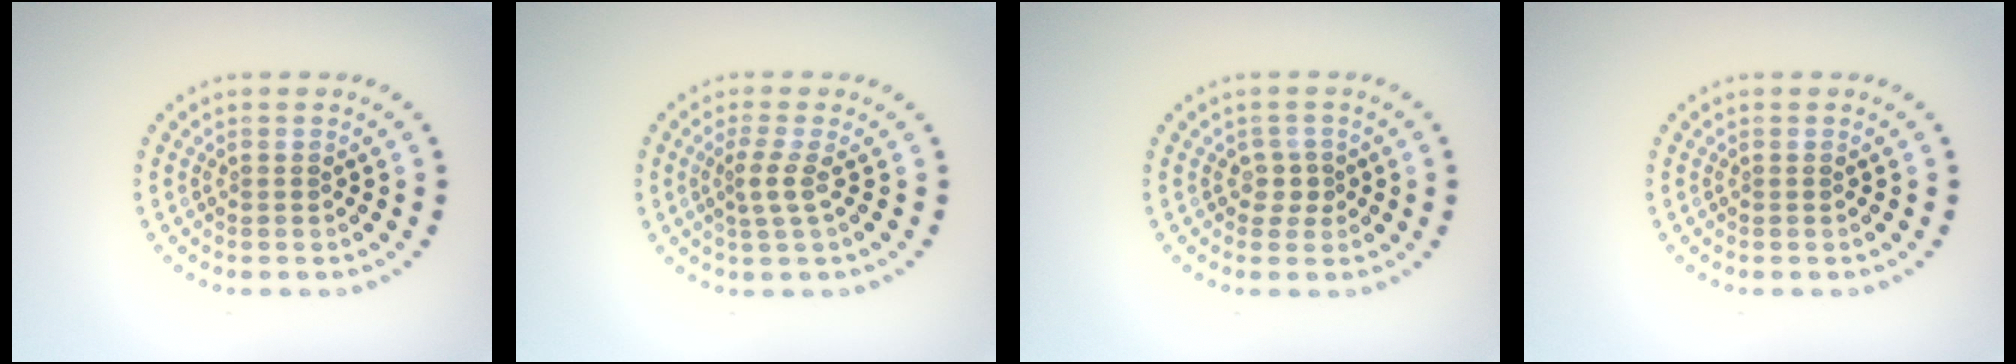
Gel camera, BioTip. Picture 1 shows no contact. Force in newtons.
{"total": 1.9, "press": 1.4, "slide": 1.3}
{"total": 1.5, "press": 1.1, "slide": 1.0}
{"total": 0.0}